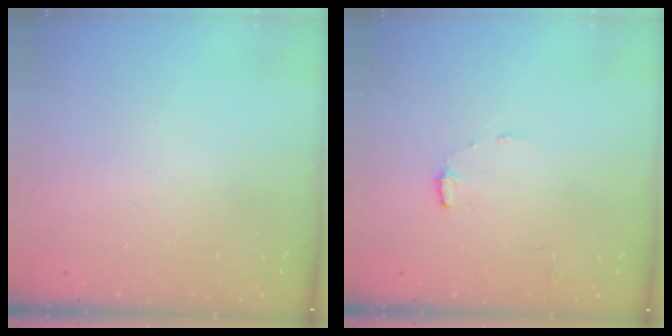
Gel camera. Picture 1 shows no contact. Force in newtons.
{"total": 5.9, "press": 5.9, "slide": 0.3}